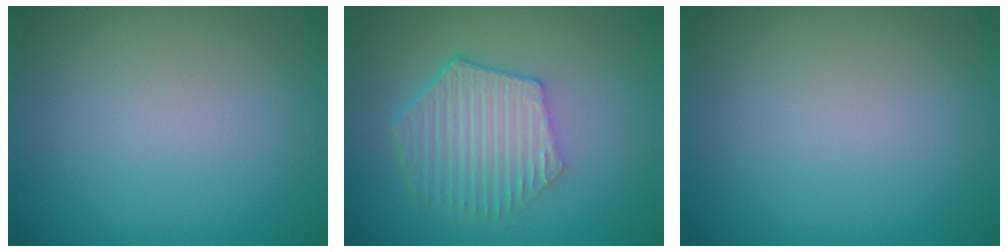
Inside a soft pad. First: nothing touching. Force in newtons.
{"total": 5.4, "press": 4.1, "slide": 3.6}
{"total": 0.0}